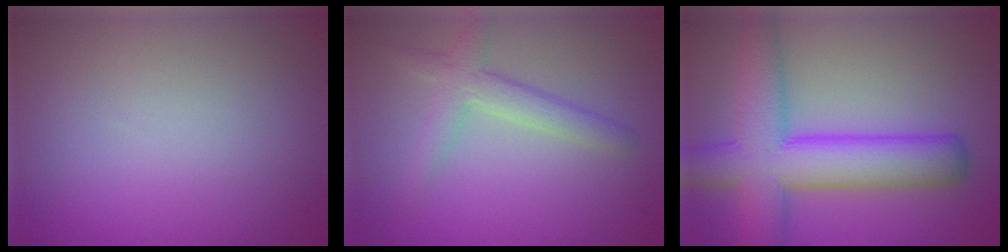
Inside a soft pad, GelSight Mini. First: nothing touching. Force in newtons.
{"total": 3.0, "press": 3.0, "slide": 0.1}
{"total": 8.9, "press": 8.9, "slide": 0.4}